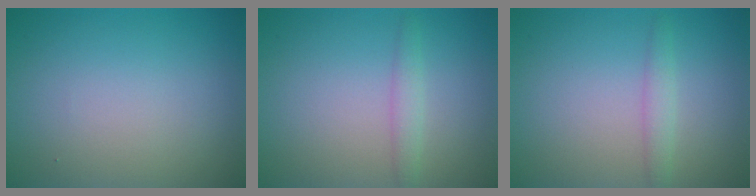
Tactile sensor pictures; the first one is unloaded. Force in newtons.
{"total": 1.4, "press": 1.4, "slide": 0.0}
{"total": 1.4, "press": 1.4, "slide": 0.0}